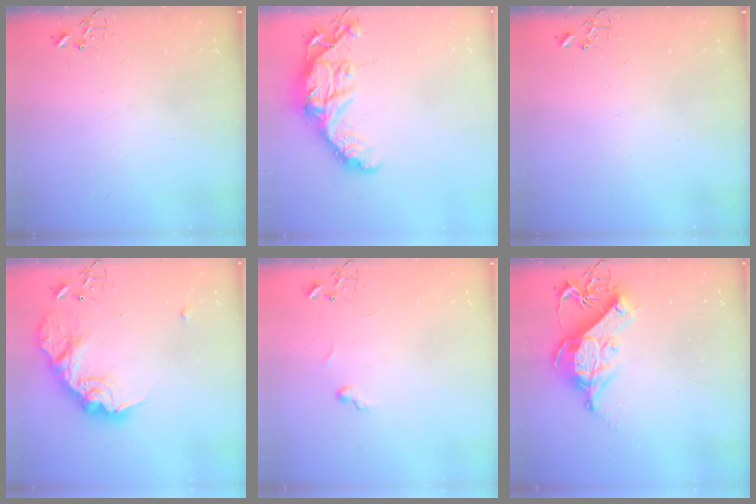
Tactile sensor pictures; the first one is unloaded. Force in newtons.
{"total": 17.0, "press": 17.0, "slide": 1.3}
{"total": 0.0}
{"total": 19.4, "press": 19.3, "slide": 1.5}
{"total": 5.6, "press": 5.6, "slide": 0.5}
{"total": 13.7, "press": 13.5, "slide": 2.2}